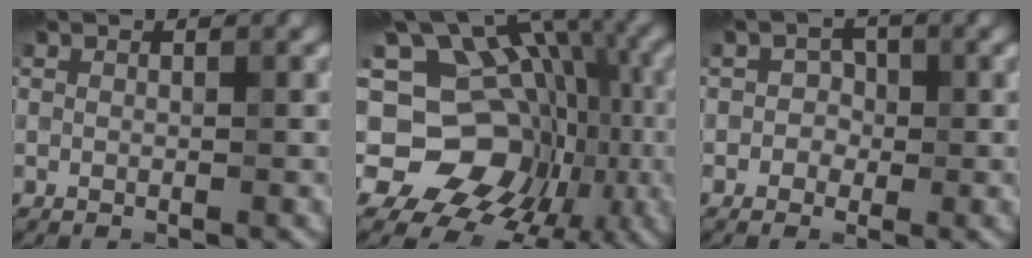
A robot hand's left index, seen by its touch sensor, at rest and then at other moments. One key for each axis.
{"total": 13.1, "fx": -2.0, "fy": 10.9, "fz": 7.1, "tx": -0.102, "ty": 0.018, "tz": -0.036}
{"total": 1.7, "fx": -0.4, "fy": 1.6, "fz": 0.3, "tx": 0.024, "ty": 0.008, "tz": -0.016}